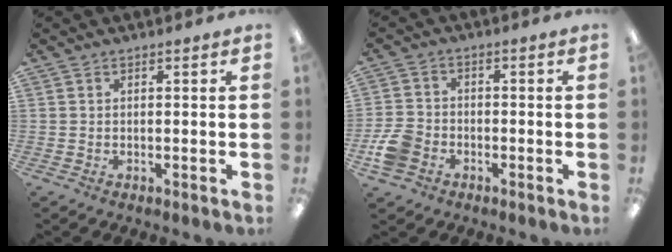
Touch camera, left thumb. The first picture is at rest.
{"total": 6.6, "force": [-3.1, 4.8, 3.4], "torque": [-0.075, 0.017, -0.058]}